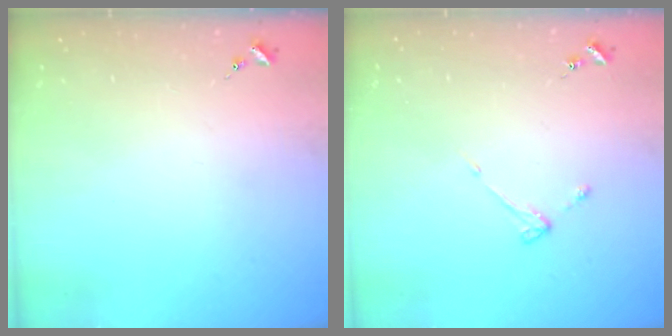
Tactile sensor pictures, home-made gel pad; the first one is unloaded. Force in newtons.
{"total": 3.0, "press": 3.0, "slide": 0.4}